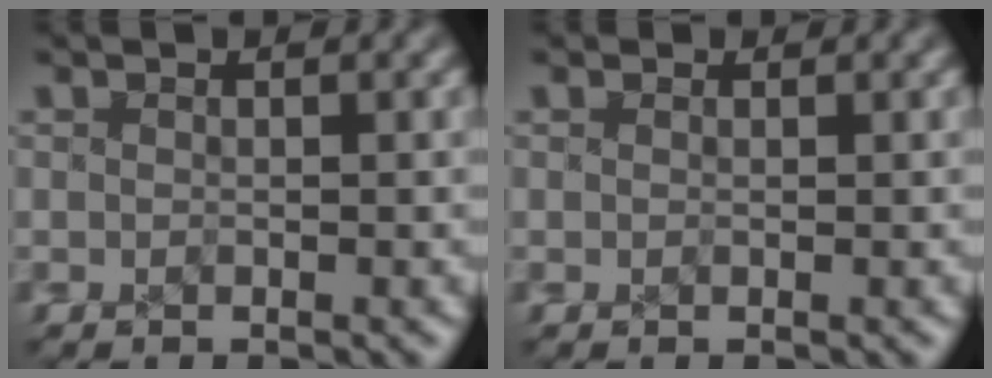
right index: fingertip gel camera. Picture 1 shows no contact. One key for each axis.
{"total": 0.0}